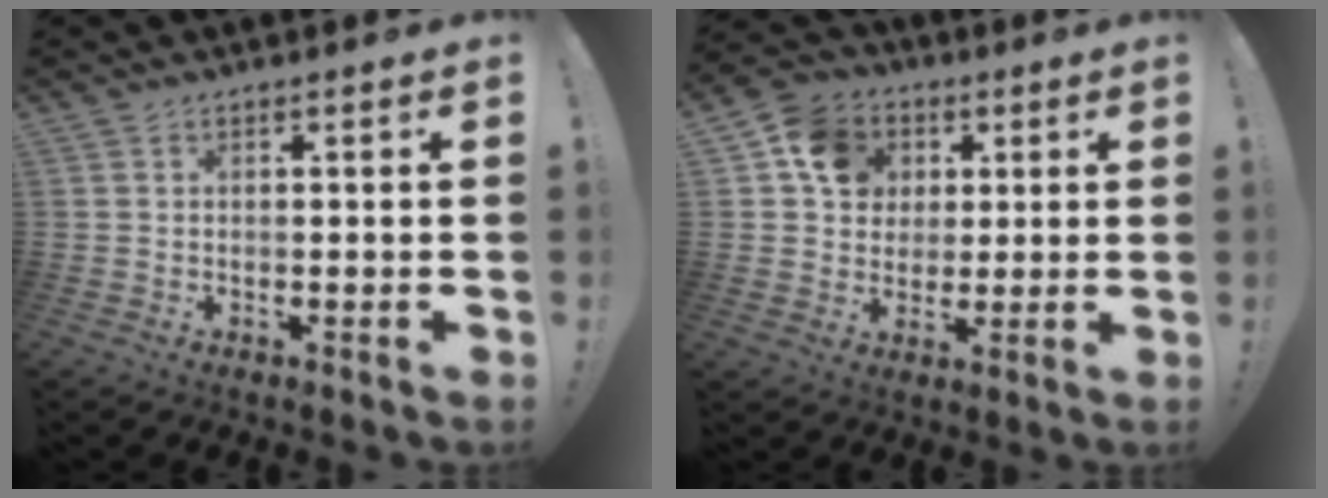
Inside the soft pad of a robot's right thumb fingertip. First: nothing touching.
{"total": 12.3, "force": [3.9, 10.6, 4.9], "torque": [-0.065, -0.008, 0.079]}